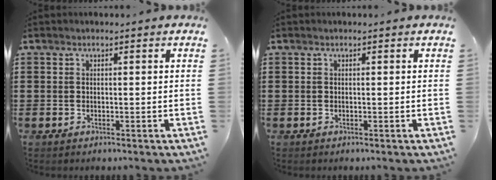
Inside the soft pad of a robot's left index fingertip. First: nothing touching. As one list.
[{"total": 0.0}]